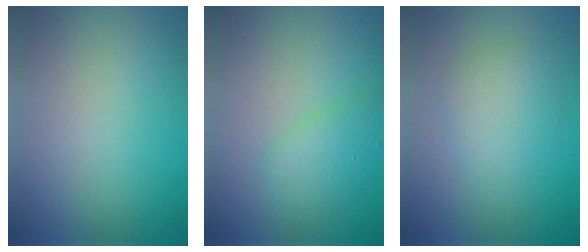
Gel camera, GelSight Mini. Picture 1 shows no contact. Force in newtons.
{"total": 2.2, "press": 2.2, "slide": 0.1}
{"total": 2.9, "press": 2.9, "slide": 0.1}